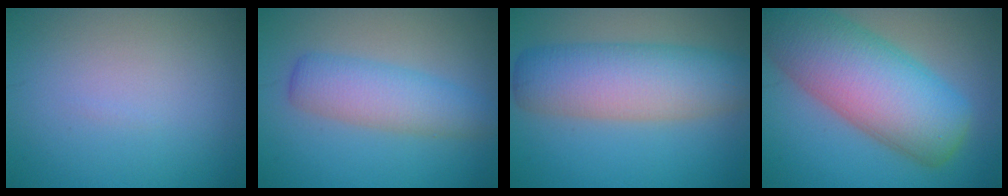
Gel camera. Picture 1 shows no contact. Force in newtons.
{"total": 4.5, "press": 4.5, "slide": 0.1}
{"total": 8.5, "press": 8.5, "slide": 0.2}
{"total": 12.3, "press": 12.3, "slide": 0.8}